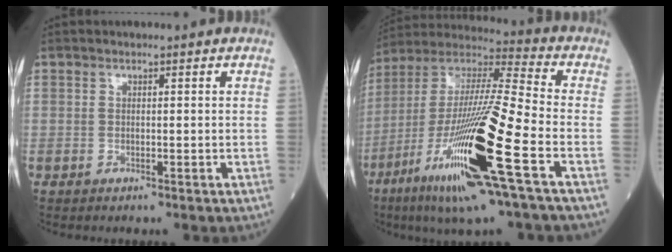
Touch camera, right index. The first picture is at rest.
{"total": 23.5, "force": [-8.9, 0.9, 21.8], "torque": [-0.437, -0.042, -0.170]}